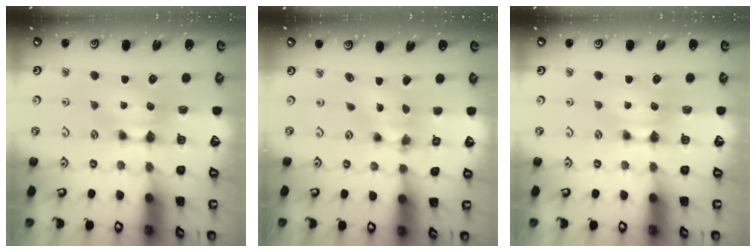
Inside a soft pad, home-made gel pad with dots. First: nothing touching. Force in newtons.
{"total": 5.4, "press": 5.1, "slide": 1.7}
{"total": 0.0}